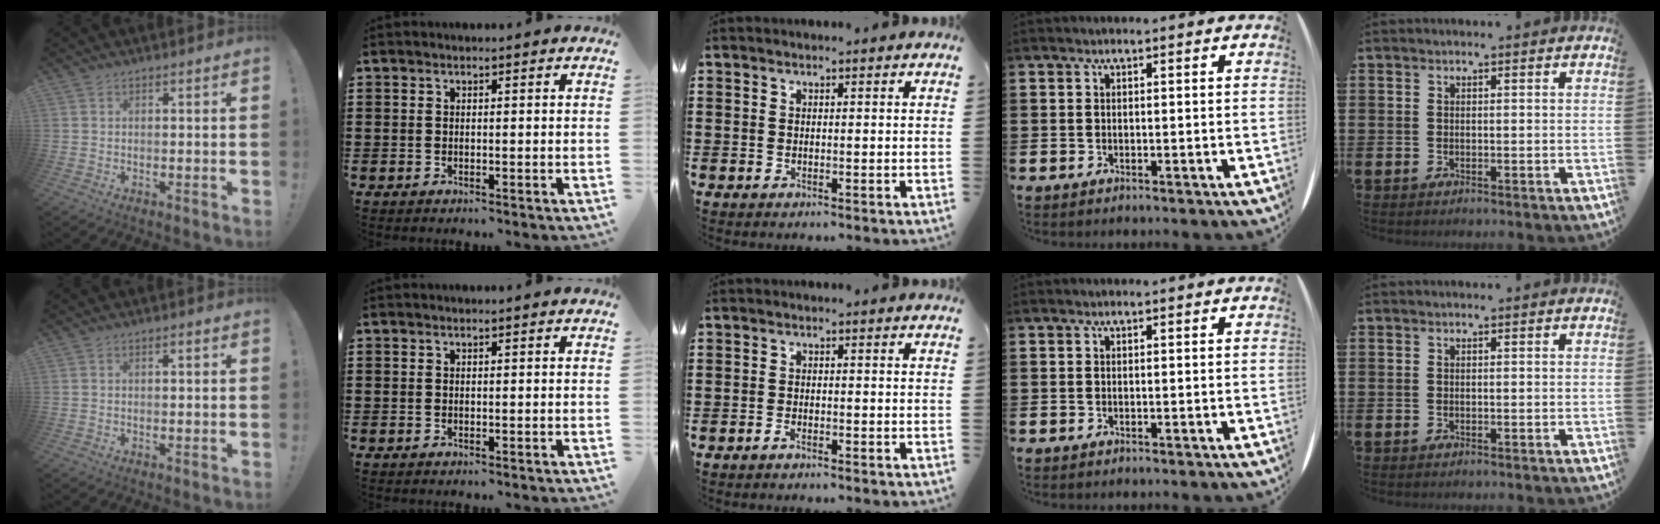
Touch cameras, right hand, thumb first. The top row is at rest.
{"thumb": {"total": 0.6, "force": [-0.1, 0.2, 0.6], "torque": [-0.010, 0.002, -0.002]}, "middle": {"total": 1.1, "force": [-1.0, 0.1, 0.5], "torque": [-0.013, -0.002, -0.019]}}